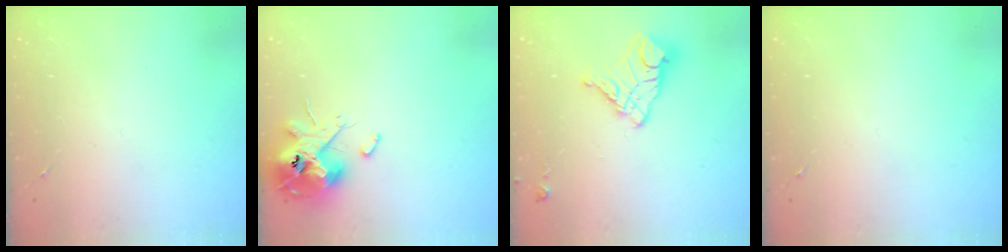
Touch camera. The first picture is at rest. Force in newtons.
{"total": 13.1, "press": 12.9, "slide": 2.1}
{"total": 13.5, "press": 13.4, "slide": 1.3}
{"total": 0.0}